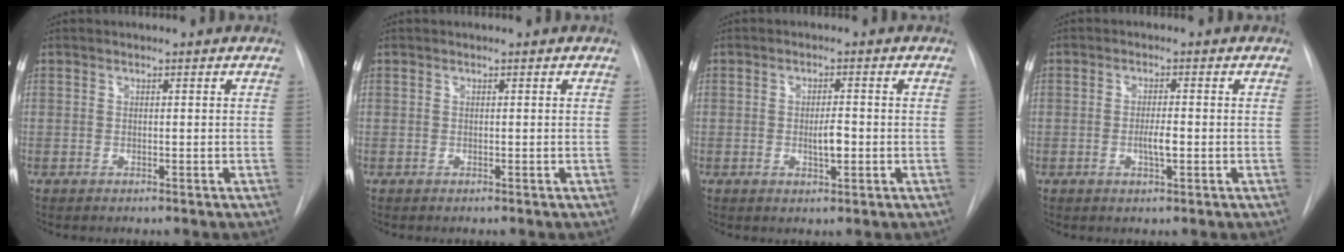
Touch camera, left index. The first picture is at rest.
{"total": 0.0}
{"total": 3.0, "force": [-0.8, 0.8, 2.7], "torque": [-0.048, -0.005, -0.011]}
{"total": 2.7, "force": [-0.9, 0.5, 2.5], "torque": [-0.047, -0.005, -0.015]}